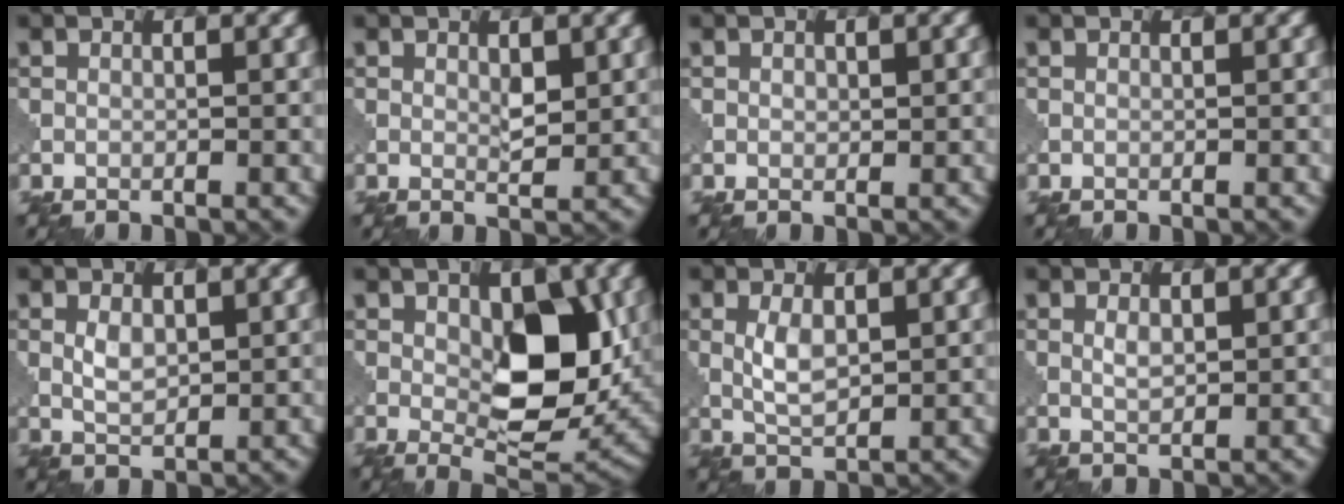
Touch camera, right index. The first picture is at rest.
{"total": 1.3, "force": [0.9, 0.4, 0.8], "torque": [-0.017, -0.005, 0.019]}
{"total": 0.7, "force": [0.3, 0.6, 0.2], "torque": [-0.004, -0.002, 0.009]}
{"total": 0.0}
{"total": 1.6, "force": [0.9, 1.0, 0.9], "torque": [-0.024, -0.002, 0.021]}
{"total": 8.9, "force": [1.0, 4.4, 7.7], "torque": [-0.114, -0.005, 0.028]}
{"total": 2.3, "force": [0.9, 1.1, 1.8], "torque": [-0.047, -0.002, 0.022]}
{"total": 0.9, "force": [0.8, 0.4, 0.4], "torque": [-0.013, -0.002, 0.018]}